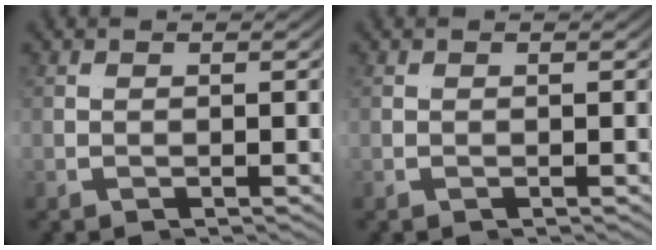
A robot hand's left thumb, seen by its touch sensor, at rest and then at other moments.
{"total": 0.0}